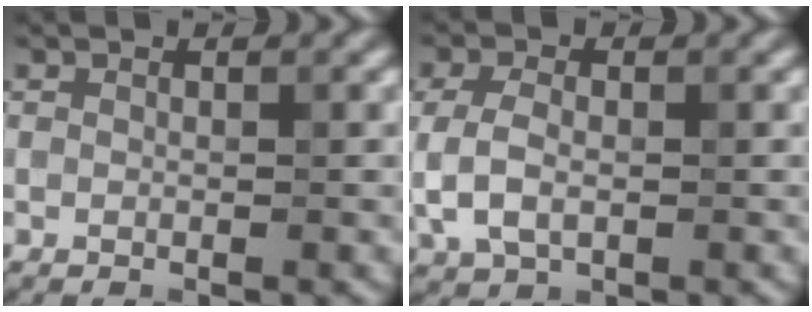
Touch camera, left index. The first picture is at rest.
{"total": 3.4, "force": [-0.1, 2.0, 2.7], "torque": [-0.063, 0.005, -0.004]}